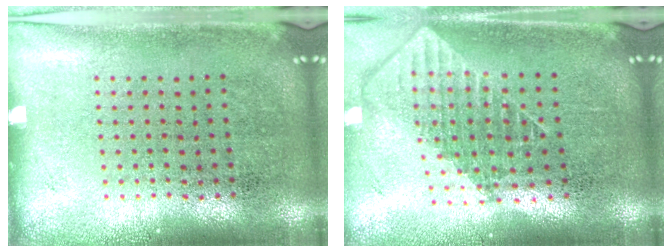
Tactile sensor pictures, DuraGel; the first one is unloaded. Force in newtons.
{"total": 1.9, "press": 1.5, "slide": 1.2}